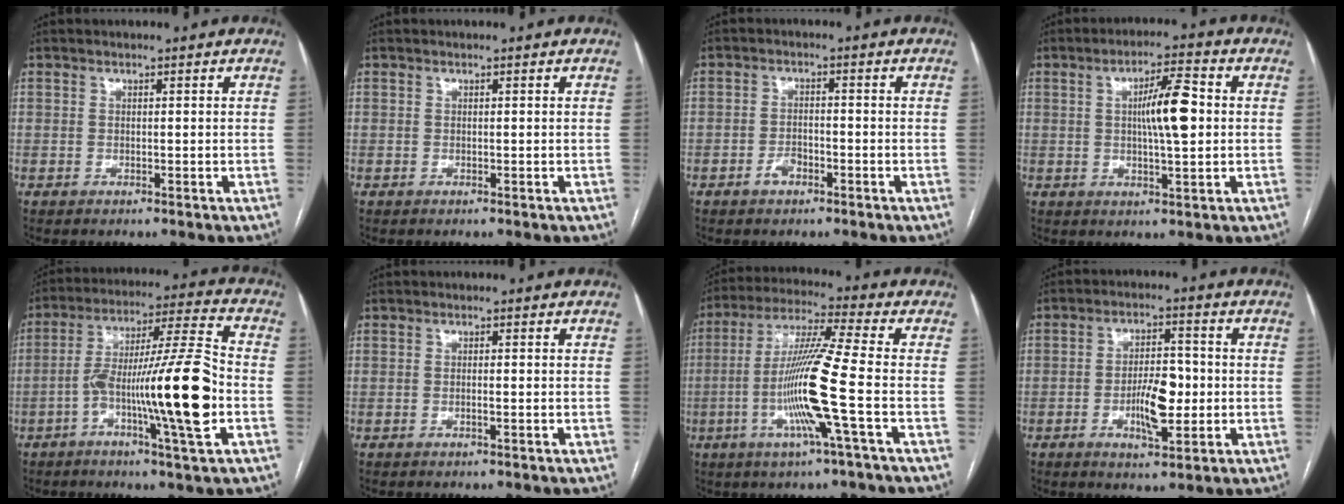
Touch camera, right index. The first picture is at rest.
{"total": 0.0}
{"total": 2.5, "force": [-1.5, 1.3, 1.6], "torque": [-0.028, 0.004, -0.026]}
{"total": 8.0, "force": [0.8, 1.2, 7.8], "torque": [-0.134, 0.011, 0.012]}
{"total": 16.9, "force": [-4.5, 0.0, 16.3], "torque": [-0.278, 0.006, -0.079]}
{"total": 0.7, "force": [-0.2, 0.0, 0.6], "torque": [-0.012, 0.001, -0.003]}
{"total": 13.8, "force": [-3.3, -1.5, 13.3], "torque": [-0.259, -0.009, -0.074]}
{"total": 7.6, "force": [-1.5, 2.6, 6.9], "torque": [-0.123, 0.005, -0.023]}